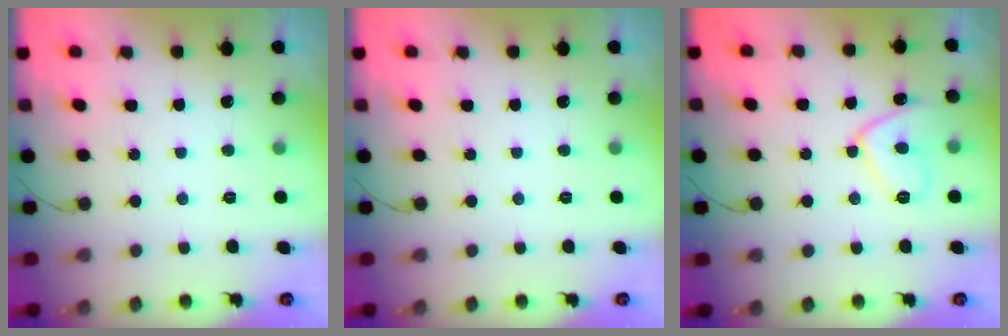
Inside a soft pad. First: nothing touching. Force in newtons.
{"total": 0.0}
{"total": 9.6, "press": 9.5, "slide": 0.9}